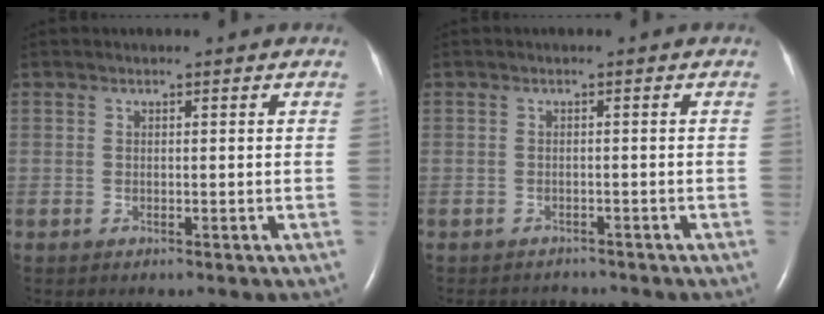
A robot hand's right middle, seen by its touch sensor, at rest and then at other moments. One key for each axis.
{"total": 3.5, "fx": -3.4, "fy": 0.9, "fz": 0.2, "tx": -0.002, "ty": -0.005, "tz": -0.046}